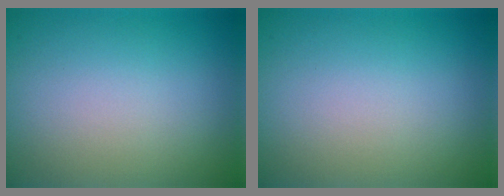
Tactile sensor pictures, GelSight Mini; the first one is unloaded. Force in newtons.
{"total": 0.0}